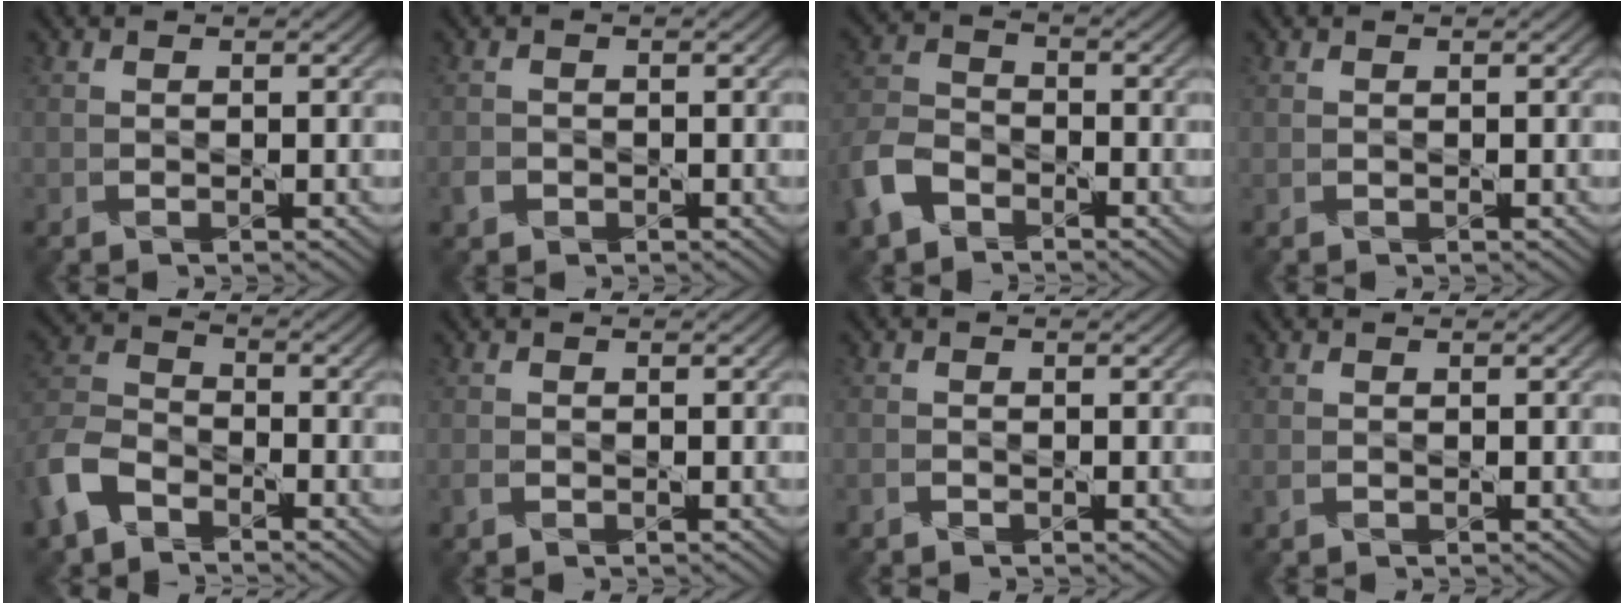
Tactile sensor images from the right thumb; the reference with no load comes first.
{"total": 1.6, "force": [-0.8, 1.3, 0.5], "torque": [-0.014, -0.003, -0.018]}
{"total": 7.3, "force": [-4.6, 4.5, 3.5], "torque": [-0.097, -0.003, -0.110]}
{"total": 0.0}
{"total": 8.0, "force": [-5.1, 4.7, 4.0], "torque": [-0.105, -0.003, -0.124]}
{"total": 1.0, "force": [-0.5, 0.6, 0.6], "torque": [-0.021, -0.001, -0.009]}
{"total": 0.9, "force": [-0.7, 0.5, 0.3], "torque": [-0.010, 0.000, -0.015]}
{"total": 0.7, "force": [-0.1, 0.5, 0.5], "torque": [-0.016, 0.000, -0.001]}